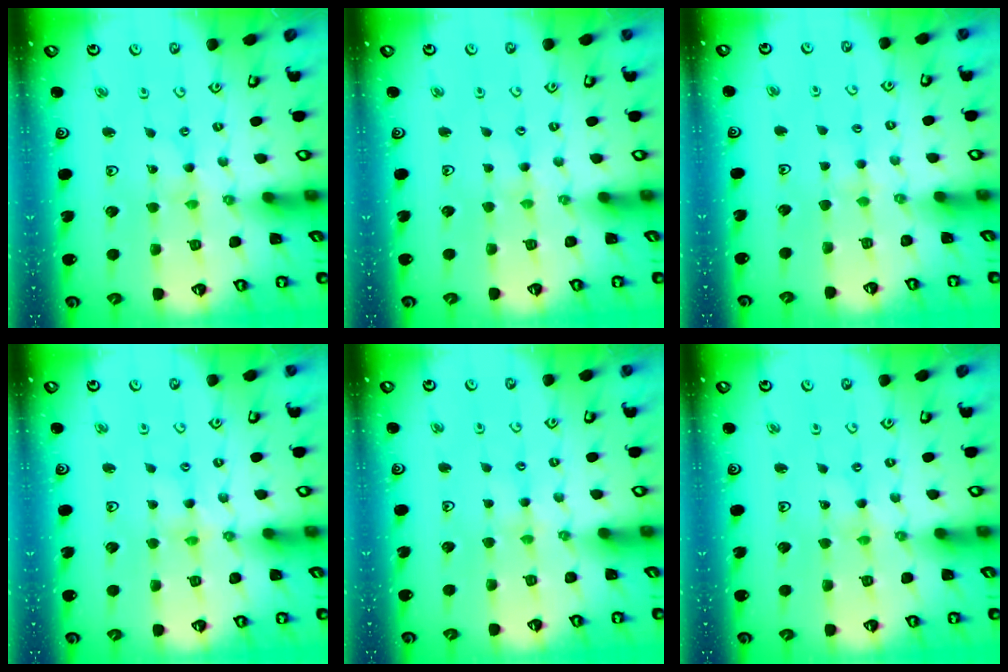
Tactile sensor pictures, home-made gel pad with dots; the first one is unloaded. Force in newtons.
{"total": 1.2, "press": 1.2, "slide": 0.2}
{"total": 3.3, "press": 3.2, "slide": 0.6}
{"total": 2.3, "press": 2.3, "slide": 0.3}
{"total": 2.5, "press": 2.5, "slide": 0.3}
{"total": 0.0}